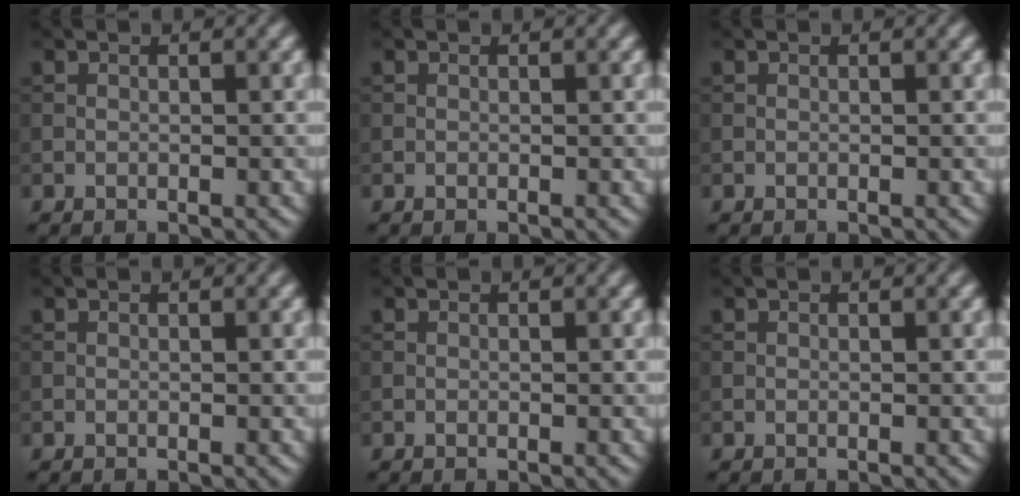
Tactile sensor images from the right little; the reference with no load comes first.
{"total": 0.0}
{"total": 0.0}
{"total": 0.0}
{"total": 0.0}
{"total": 0.0}